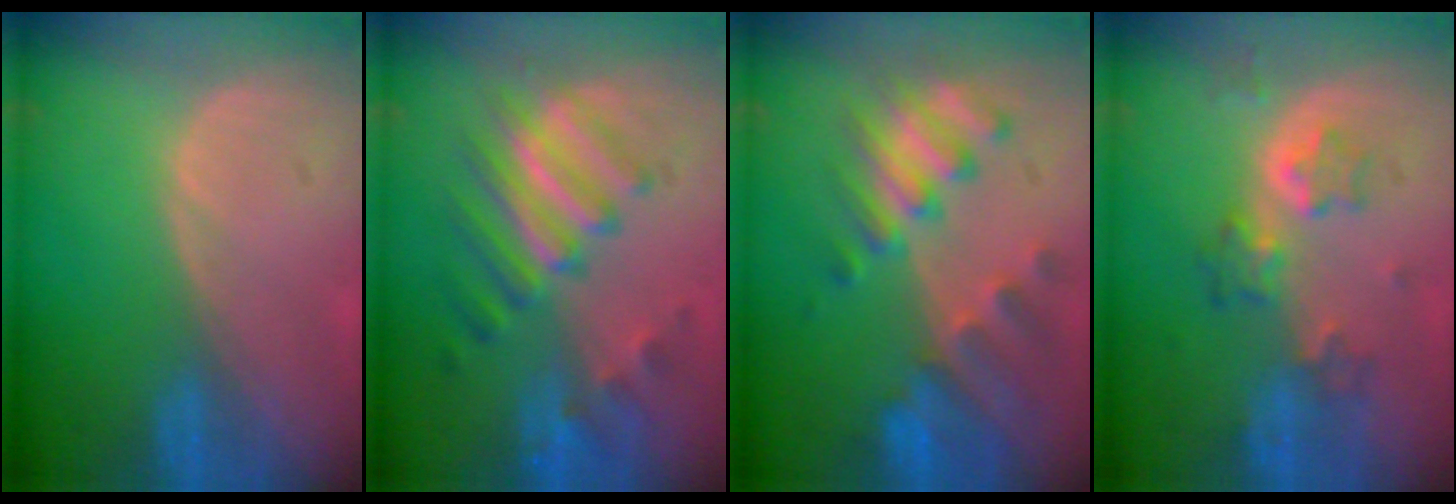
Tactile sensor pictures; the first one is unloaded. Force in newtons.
{"total": 9.1, "press": 8.5, "slide": 3.1}
{"total": 9.2, "press": 8.4, "slide": 3.9}
{"total": 5.6, "press": 5.6, "slide": 0.4}